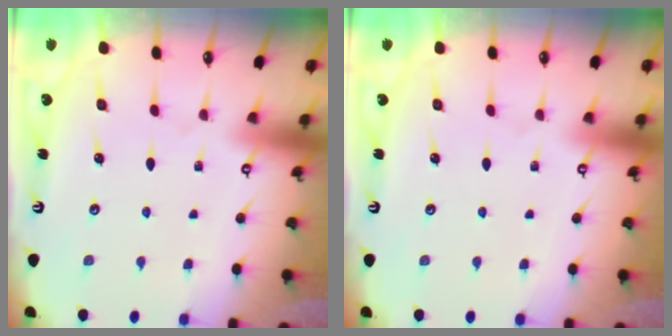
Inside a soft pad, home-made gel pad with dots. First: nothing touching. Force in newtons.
{"total": 0.0}